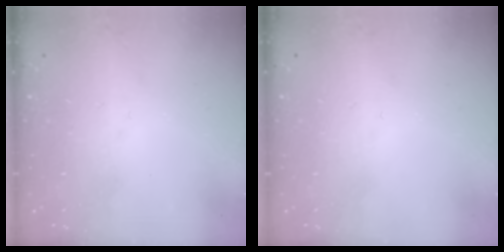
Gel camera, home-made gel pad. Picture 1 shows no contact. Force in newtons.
{"total": 0.0}